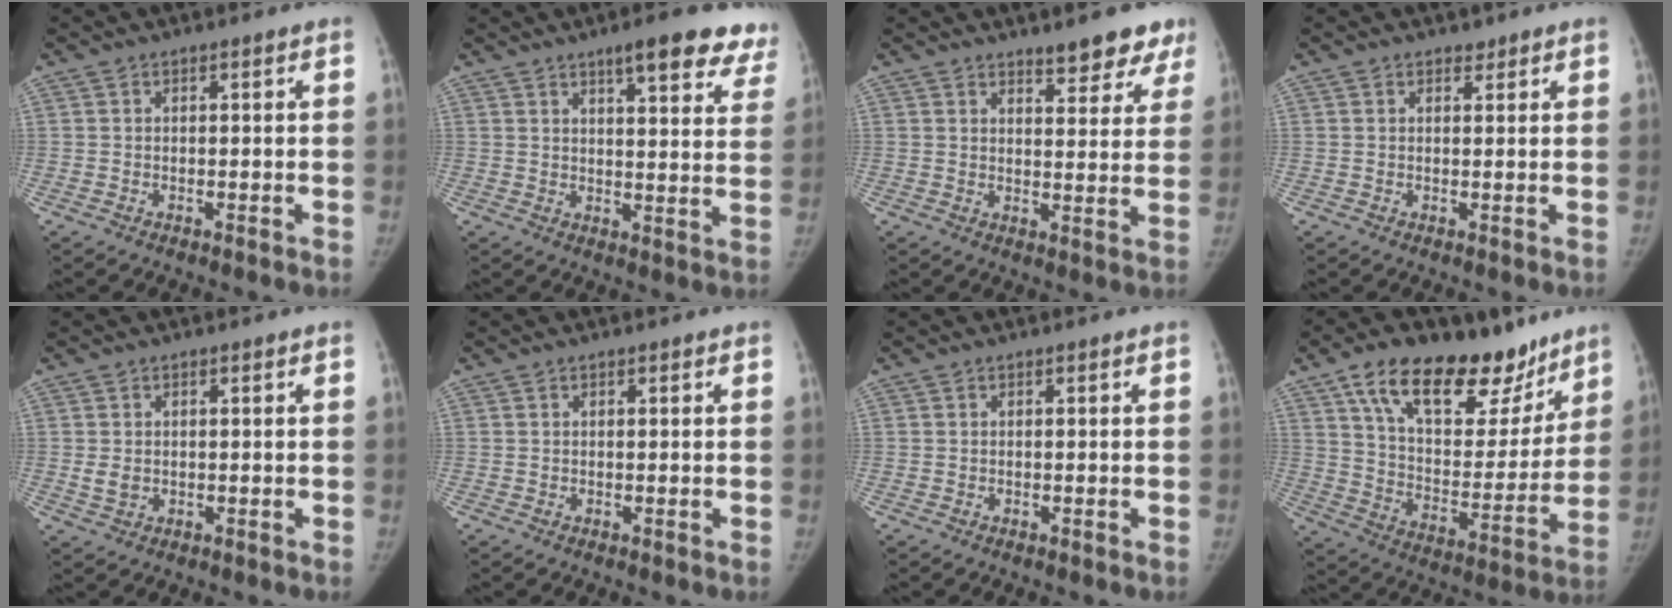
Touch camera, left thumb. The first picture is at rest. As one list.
[{"total": 15.0, "force": [10.9, 4.1, 9.4], "torque": [-0.076, -0.042, 0.124]}, {"total": 8.1, "force": [6.3, 2.9, 4.1], "torque": [-0.014, -0.038, 0.076]}, {"total": 1.1, "force": [0.8, 0.6, 0.0], "torque": [0.011, -0.007, 0.009]}, {"total": 2.1, "force": [0.0, 1.8, 1.2], "torque": [-0.014, -0.003, 0.006]}, {"total": 0.0}, {"total": 0.0}, {"total": 26.5, "force": [17.0, 13.2, 15.4], "torque": [-0.191, -0.045, 0.272]}]